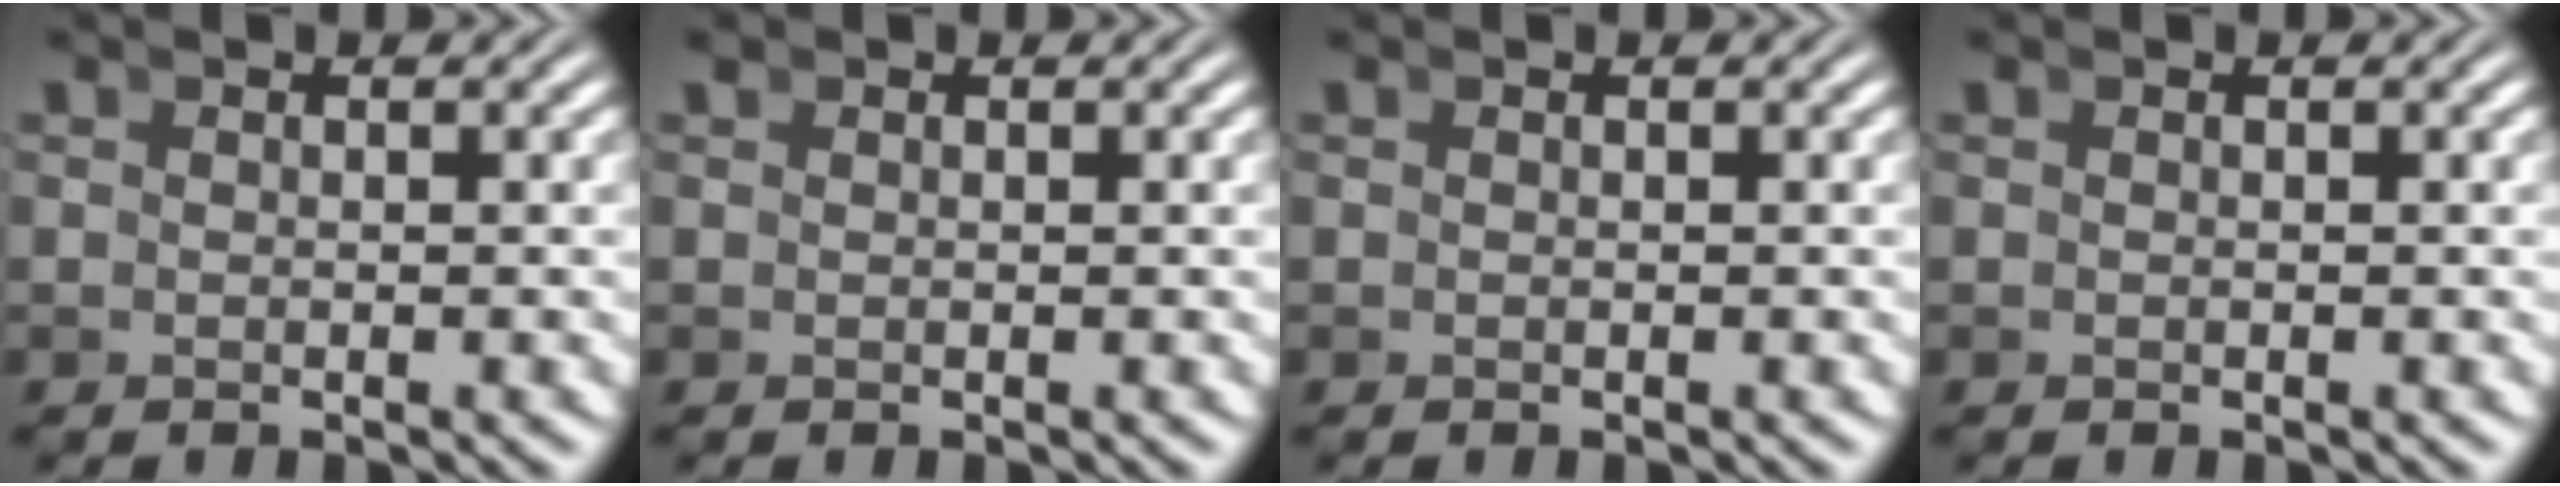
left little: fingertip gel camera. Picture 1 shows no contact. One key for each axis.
{"total": 0.0}
{"total": 0.0}
{"total": 0.0}